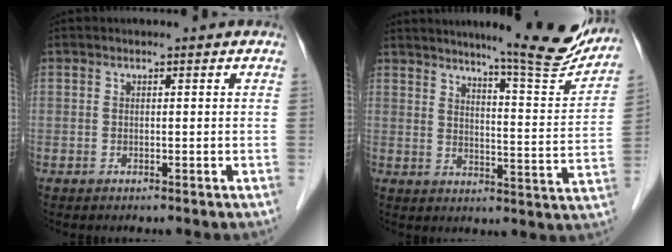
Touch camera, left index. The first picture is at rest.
{"total": 15.4, "force": [13.9, 0.1, 6.7], "torque": [-0.086, -0.045, 0.174]}